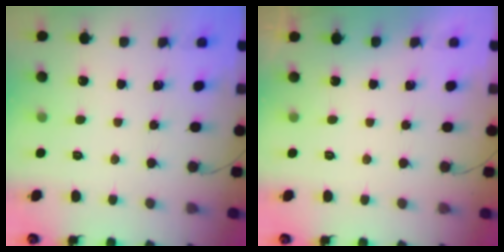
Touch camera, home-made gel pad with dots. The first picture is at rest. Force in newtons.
{"total": 0.0}